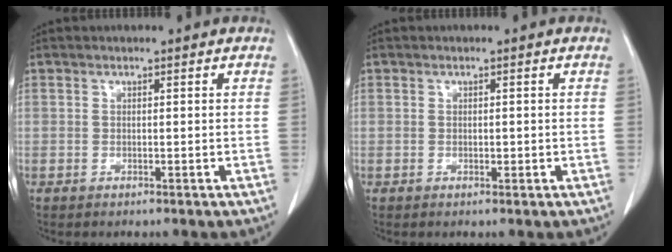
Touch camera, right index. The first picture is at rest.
{"total": 0.6, "force": [0.0, 0.5, 0.4], "torque": [-0.006, 0.001, 0.001]}